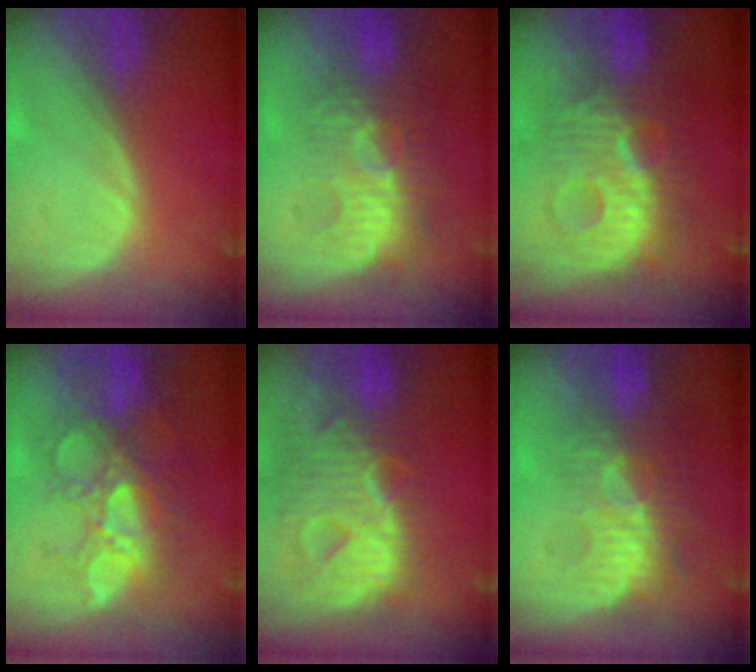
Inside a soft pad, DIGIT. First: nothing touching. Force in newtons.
{"total": 9.2, "press": 8.8, "slide": 2.8}
{"total": 10.1, "press": 10.1, "slide": 0.3}
{"total": 11.1, "press": 9.6, "slide": 5.5}
{"total": 13.0, "press": 11.0, "slide": 6.8}
{"total": 9.1, "press": 8.4, "slide": 3.6}